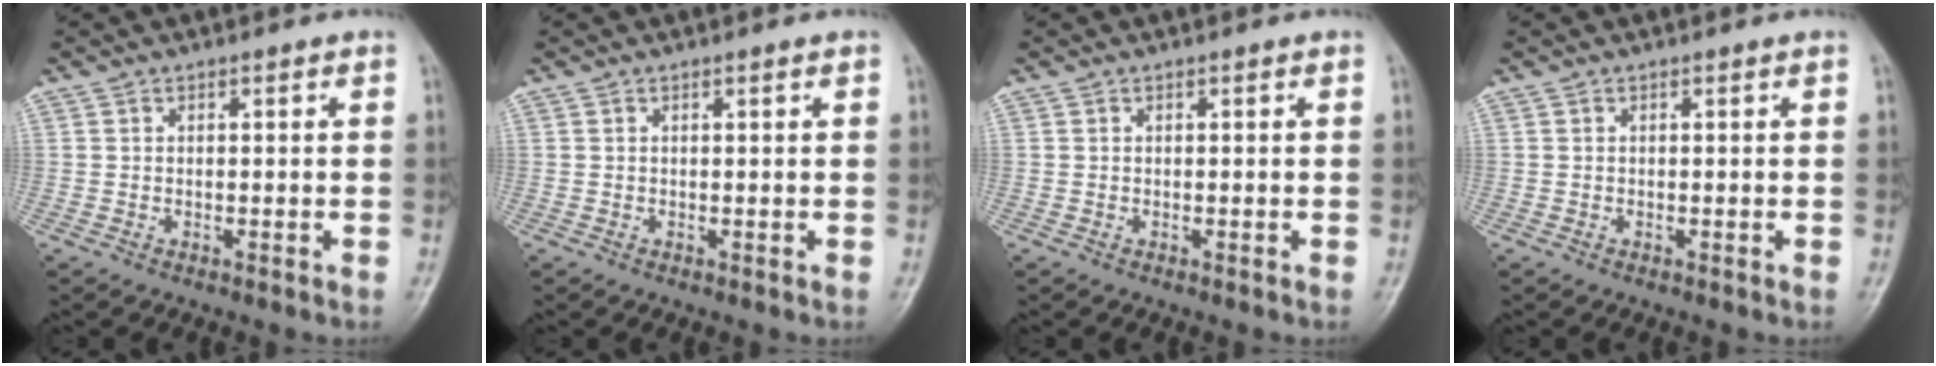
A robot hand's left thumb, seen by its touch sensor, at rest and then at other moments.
{"total": 0.5, "force": [0.3, 0.0, 0.4], "torque": [-0.007, 0.000, 0.003]}
{"total": 0.0}
{"total": 0.0}